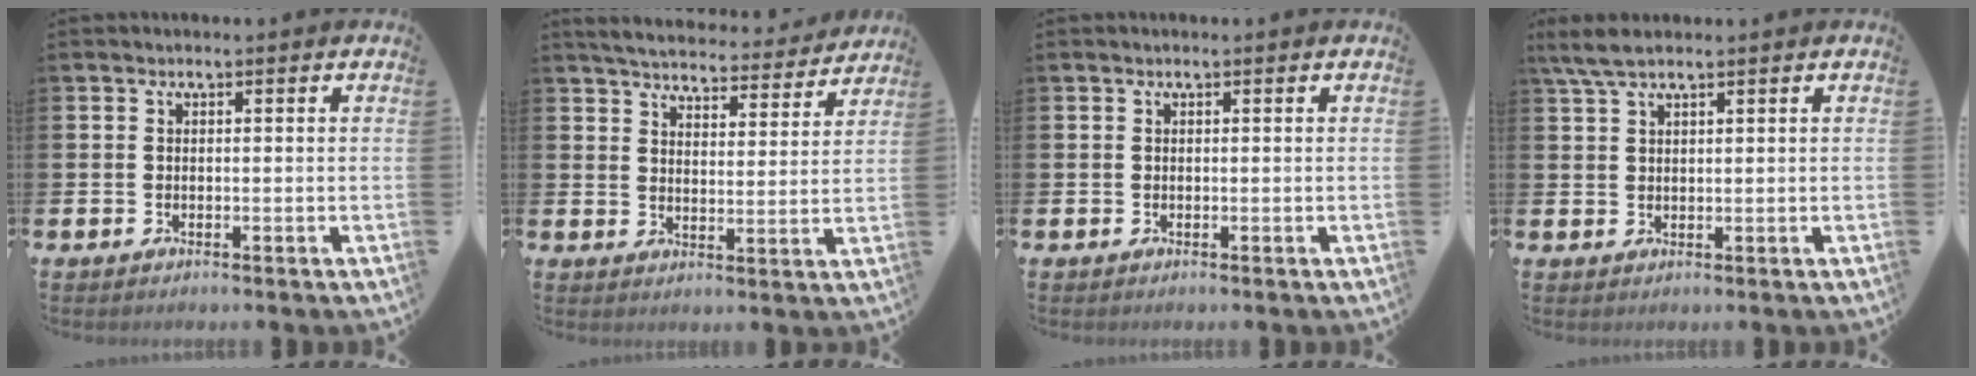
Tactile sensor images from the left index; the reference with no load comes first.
{"total": 4.9, "force": [4.8, 0.8, 0.7], "torque": [-0.035, -0.037, 0.080]}
{"total": 0.0}
{"total": 3.8, "force": [2.8, 0.9, 2.4], "torque": [-0.059, 0.004, 0.052]}